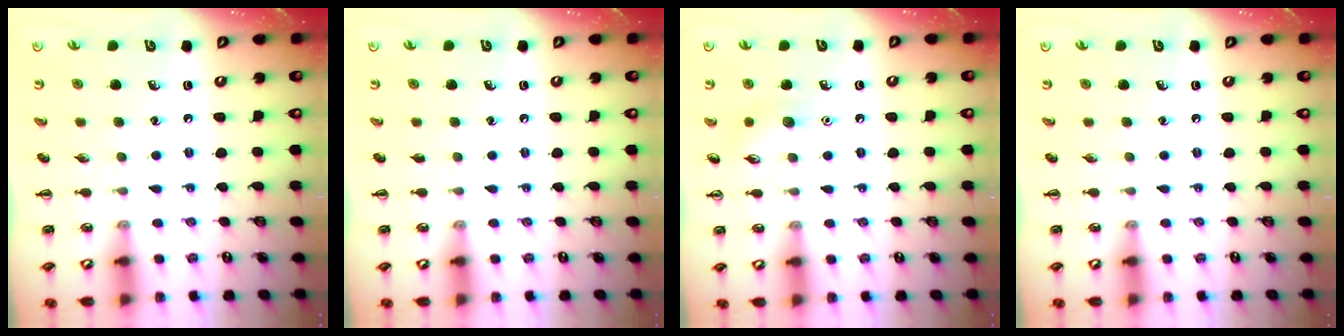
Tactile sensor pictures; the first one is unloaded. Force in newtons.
{"total": 0.0}
{"total": 7.7, "press": 7.5, "slide": 1.6}
{"total": 0.0}